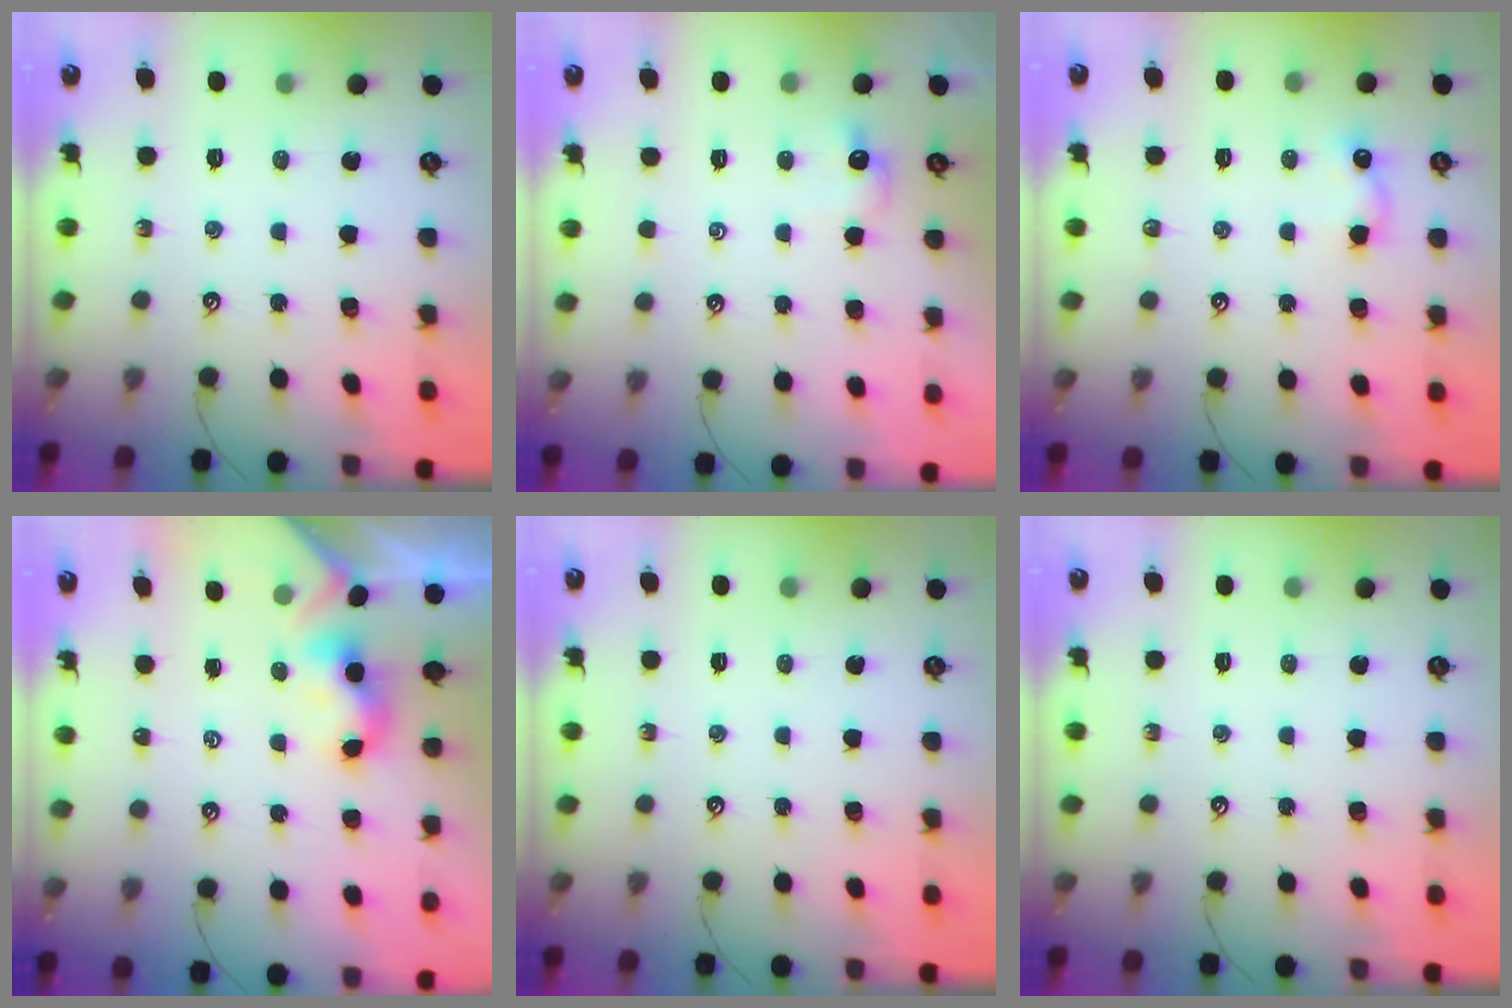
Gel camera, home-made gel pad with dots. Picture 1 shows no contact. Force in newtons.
{"total": 1.6, "press": 1.6, "slide": 0.3}
{"total": 6.2, "press": 6.2, "slide": 0.7}
{"total": 2.4, "press": 2.3, "slide": 0.2}
{"total": 0.0}
{"total": 0.0}